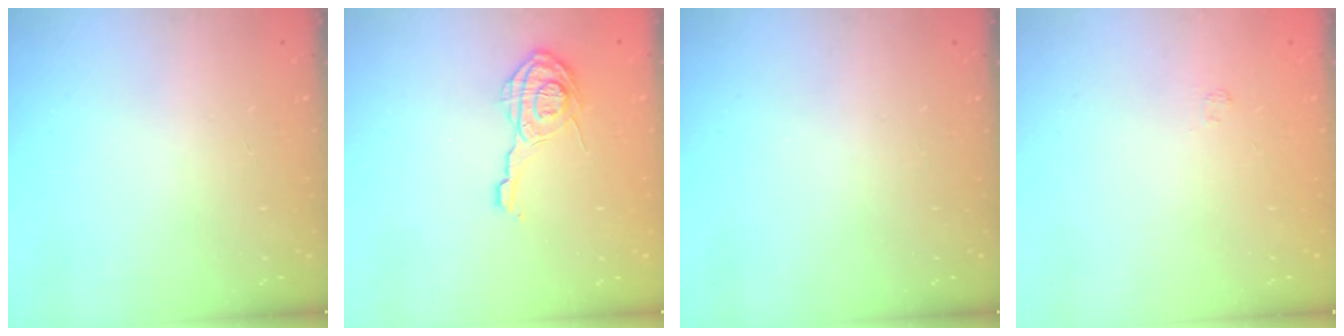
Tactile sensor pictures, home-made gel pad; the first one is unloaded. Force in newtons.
{"total": 12.7, "press": 12.7, "slide": 1.0}
{"total": 0.0}
{"total": 1.7, "press": 1.2, "slide": 1.1}